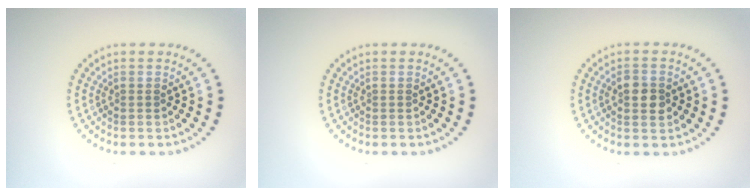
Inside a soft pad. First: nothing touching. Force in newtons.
{"total": 0.0}
{"total": 2.4, "press": 2.4, "slide": 0.1}